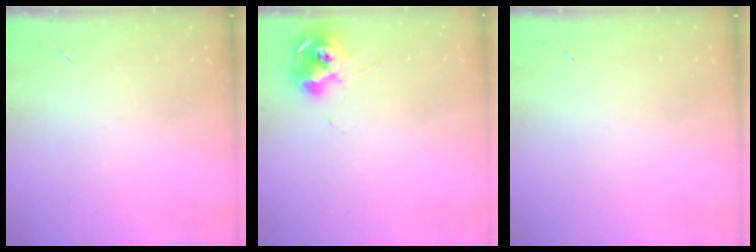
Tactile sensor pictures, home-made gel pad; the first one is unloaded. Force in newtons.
{"total": 11.7, "press": 11.6, "slide": 1.0}
{"total": 0.0}